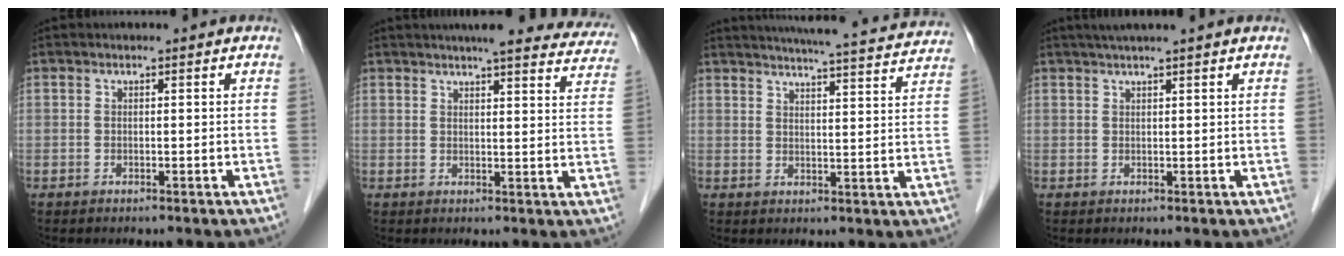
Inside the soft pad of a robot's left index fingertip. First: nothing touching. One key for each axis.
{"total": 19.2, "fx": 17.7, "fy": 2.8, "fz": 6.9, "tx": -0.076, "ty": -0.023, "tz": 0.194}
{"total": 20.1, "fx": 19.0, "fy": 0.8, "fz": 6.5, "tx": -0.096, "ty": -0.023, "tz": 0.227}
{"total": 4.1, "fx": 3.3, "fy": -0.8, "fz": 2.4, "tx": -0.031, "ty": 0.024, "tz": 0.055}